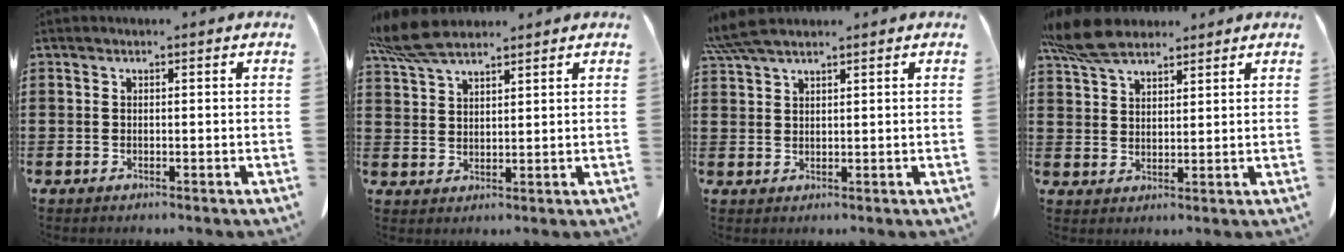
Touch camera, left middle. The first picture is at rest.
{"total": 6.9, "force": [5.7, 1.8, 3.5], "torque": [-0.086, -0.006, 0.109]}
{"total": 4.7, "force": [3.8, 0.6, 2.6], "torque": [-0.062, -0.004, 0.073]}
{"total": 7.7, "force": [6.2, 2.7, 3.7], "torque": [-0.092, -0.003, 0.118]}